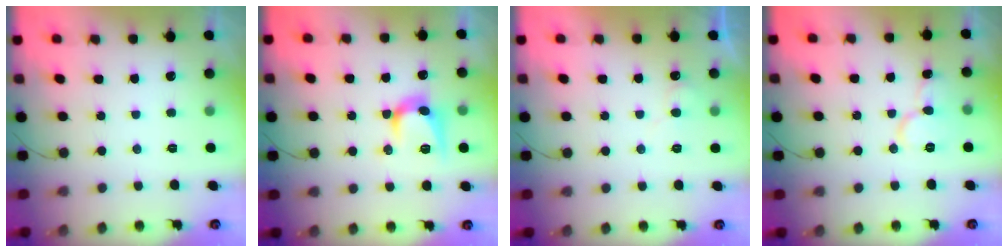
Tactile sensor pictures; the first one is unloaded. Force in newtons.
{"total": 11.1, "press": 11.1, "slide": 0.6}
{"total": 5.5, "press": 5.5, "slide": 0.6}
{"total": 8.0, "press": 7.9, "slide": 1.0}